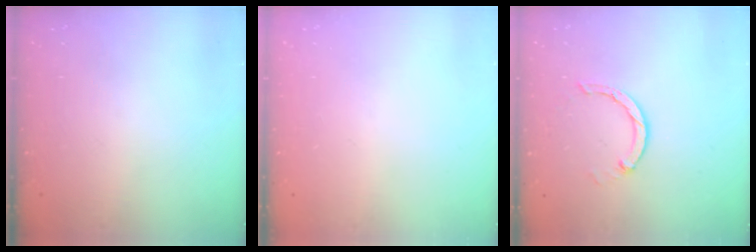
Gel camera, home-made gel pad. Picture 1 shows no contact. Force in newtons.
{"total": 0.0}
{"total": 4.4, "press": 4.3, "slide": 0.5}